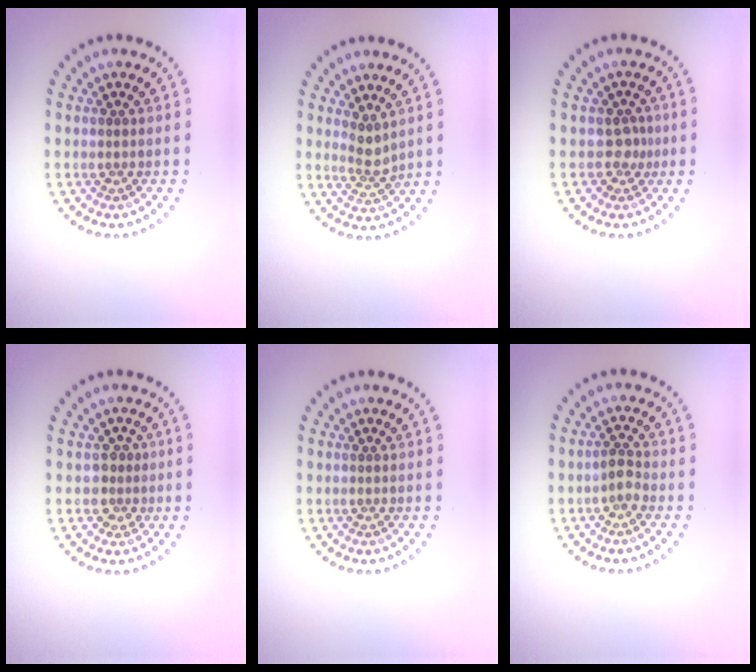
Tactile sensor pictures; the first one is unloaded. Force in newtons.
{"total": 2.1, "press": 1.7, "slide": 1.3}
{"total": 1.8, "press": 1.3, "slide": 1.2}
{"total": 1.8, "press": 1.5, "slide": 1.0}
{"total": 0.0}
{"total": 1.6, "press": 1.4, "slide": 0.8}